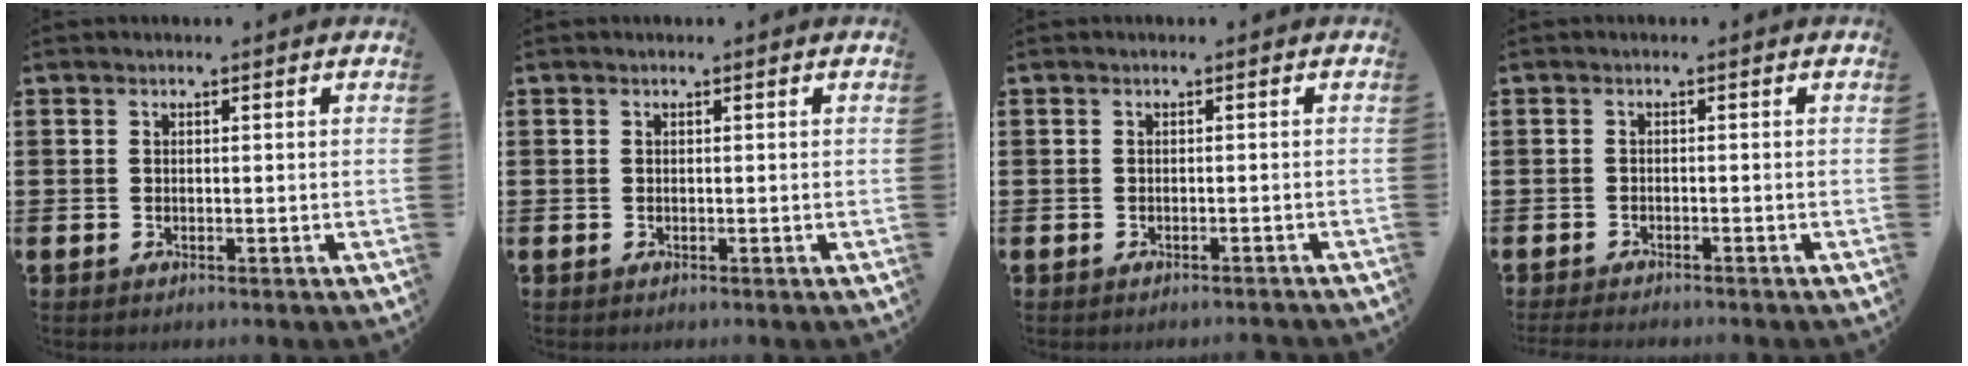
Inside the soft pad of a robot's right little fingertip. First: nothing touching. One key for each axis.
{"total": 0.0}
{"total": 0.5, "fx": -0.5, "fy": -0.1, "fz": 0.0, "tx": 0.000, "ty": 0.000, "tz": -0.011}
{"total": 1.0, "fx": -1.0, "fy": 0.1, "fz": 0.2, "tx": -0.006, "ty": 0.002, "tz": -0.020}